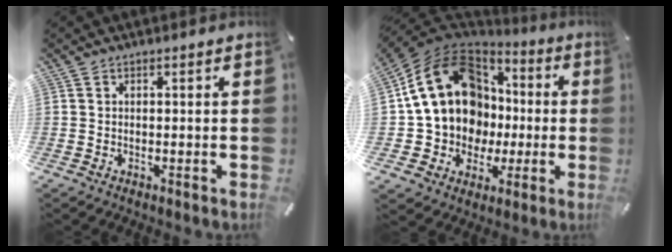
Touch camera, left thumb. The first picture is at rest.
{"total": 21.3, "force": [3.1, 17.8, 11.3], "torque": [-0.228, -0.006, 0.077]}